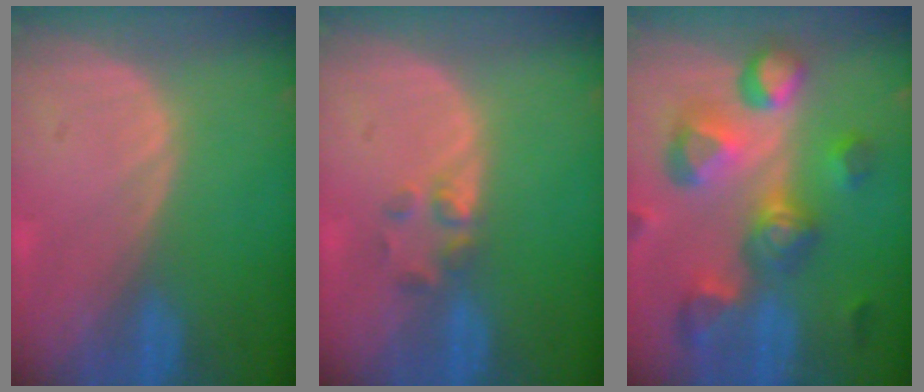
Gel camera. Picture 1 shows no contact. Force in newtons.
{"total": 2.3, "press": 2.2, "slide": 0.8}
{"total": 11.2, "press": 10.0, "slide": 5.0}